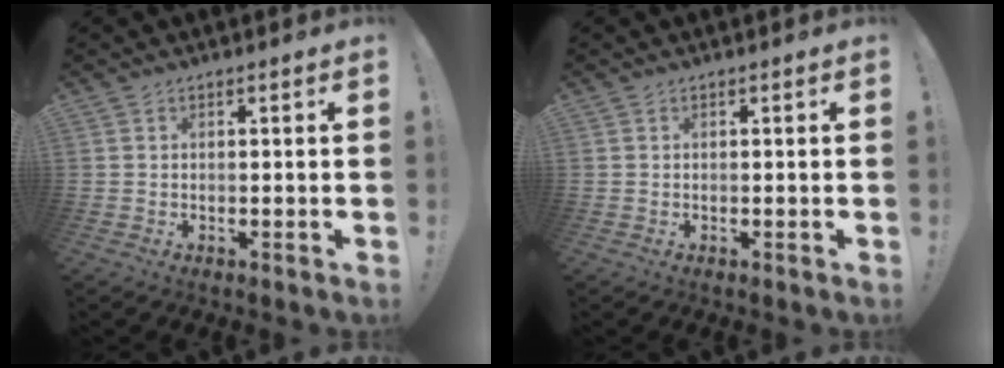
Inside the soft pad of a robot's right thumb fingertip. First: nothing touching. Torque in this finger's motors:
{"motor_torque": [-0.01, 0.01, 0.00, 0.00, 0.08]}